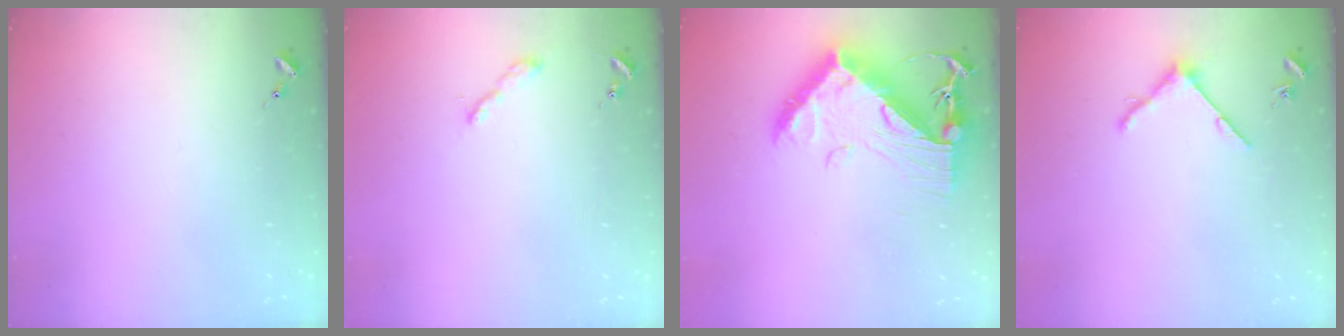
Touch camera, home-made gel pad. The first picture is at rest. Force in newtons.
{"total": 2.2, "press": 2.2, "slide": 0.2}
{"total": 13.5, "press": 13.5, "slide": 1.2}
{"total": 4.8, "press": 4.8, "slide": 0.6}